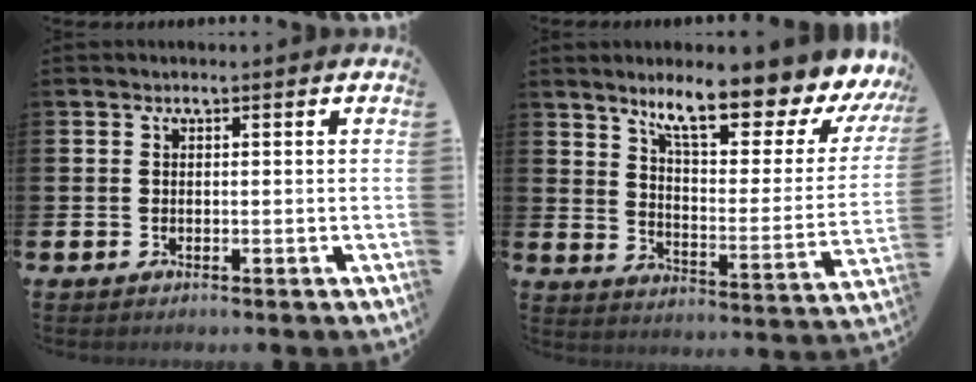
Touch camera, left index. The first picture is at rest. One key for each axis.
{"total": 11.7, "fx": 9.3, "fy": 2.2, "fz": 6.7, "tx": -0.132, "ty": -0.068, "tz": 0.149}